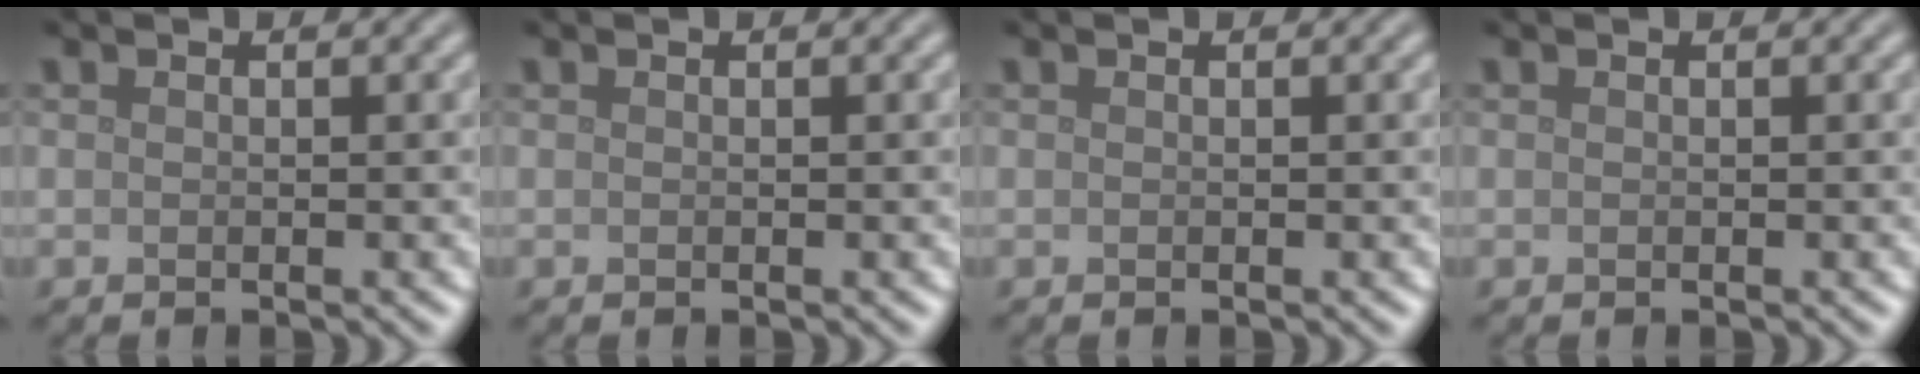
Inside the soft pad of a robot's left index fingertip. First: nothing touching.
{"total": 0.0}
{"total": 0.0}
{"total": 0.0}